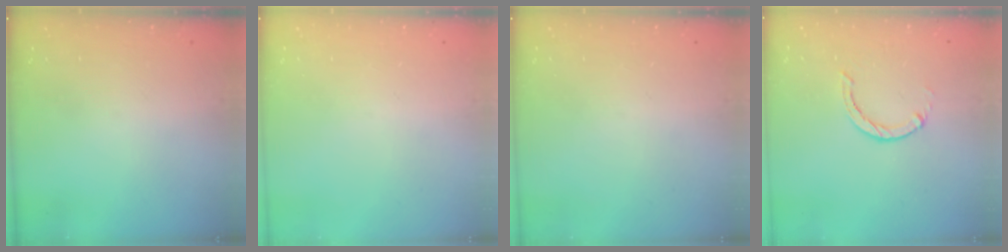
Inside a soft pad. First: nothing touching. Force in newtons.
{"total": 0.0}
{"total": 0.0}
{"total": 0.6, "press": 0.6, "slide": 0.2}